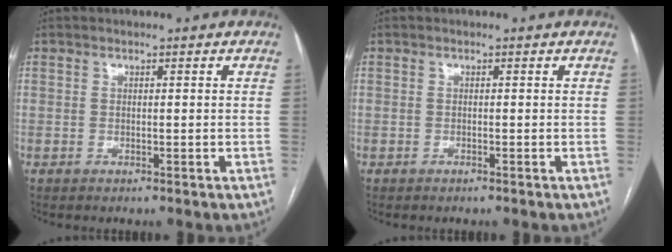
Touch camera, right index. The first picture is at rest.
{"total": 0.0}